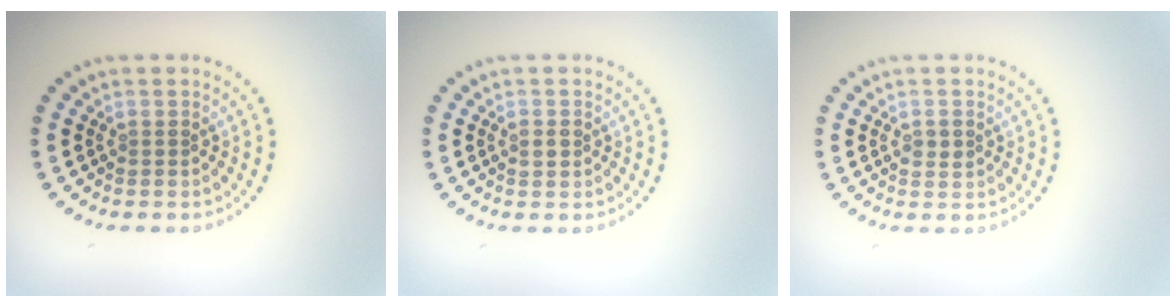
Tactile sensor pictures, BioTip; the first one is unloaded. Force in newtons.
{"total": 1.2, "press": 1.2, "slide": 0.1}
{"total": 1.2, "press": 1.2, "slide": 0.1}